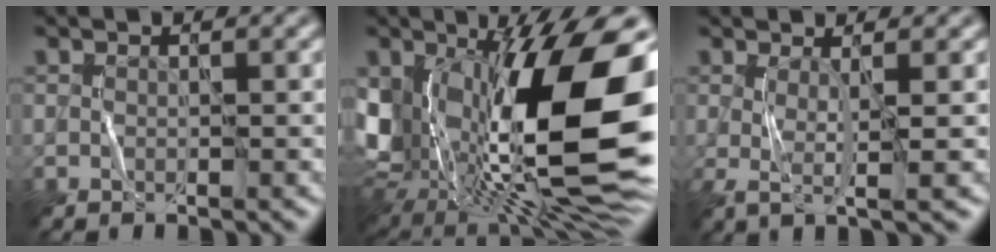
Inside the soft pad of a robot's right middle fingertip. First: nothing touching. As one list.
[{"total": 18.5, "force": [0.2, 8.5, 16.4], "torque": [-0.289, -0.009, 0.010]}, {"total": 2.5, "force": [0.2, 0.3, 2.5], "torque": [-0.051, 0.001, 0.007]}]